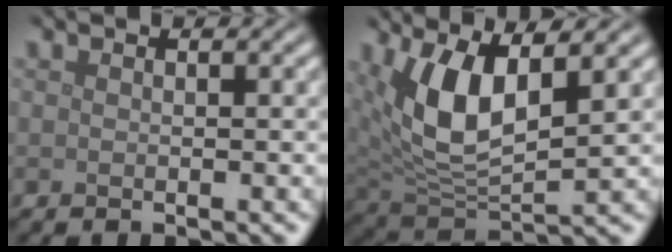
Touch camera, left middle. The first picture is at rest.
{"total": 7.5, "force": [2.4, 3.3, 6.3], "torque": [-0.138, -0.008, 0.046]}